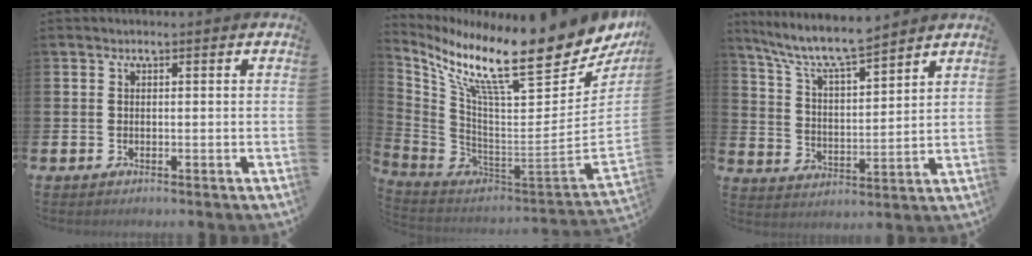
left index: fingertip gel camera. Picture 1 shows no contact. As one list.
[{"total": 13.8, "force": [10.0, 2.1, 9.2], "torque": [-0.175, -0.101, 0.160]}, {"total": 8.5, "force": [7.8, 0.9, 3.3], "torque": [-0.094, -0.045, 0.138]}]